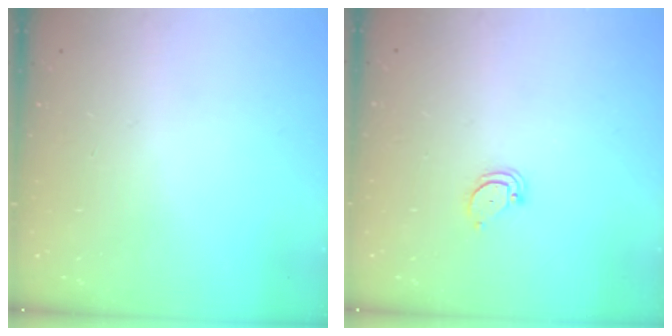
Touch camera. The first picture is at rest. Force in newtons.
{"total": 2.7, "press": 2.7, "slide": 0.2}